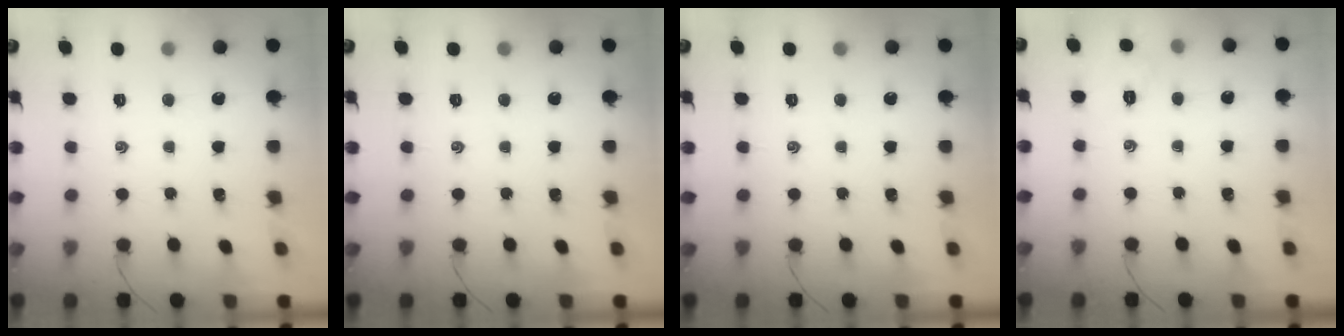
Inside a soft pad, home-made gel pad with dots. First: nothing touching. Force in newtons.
{"total": 0.0}
{"total": 0.0}
{"total": 3.0, "press": 2.9, "slide": 0.8}